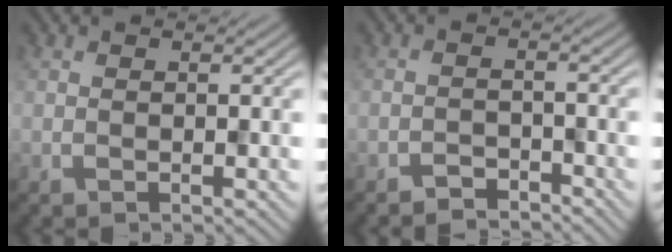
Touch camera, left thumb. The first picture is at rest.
{"total": 2.5, "force": [-2.4, 0.6, 0.5], "torque": [-0.003, 0.003, -0.048]}